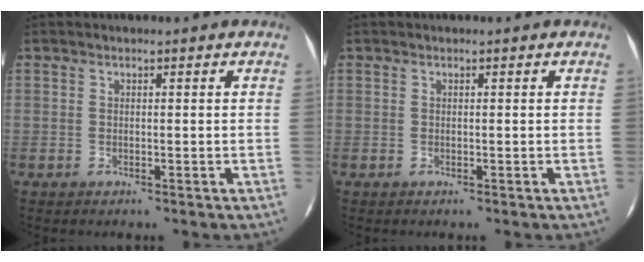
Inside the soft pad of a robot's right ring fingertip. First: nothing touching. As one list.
[{"total": 0.0}]